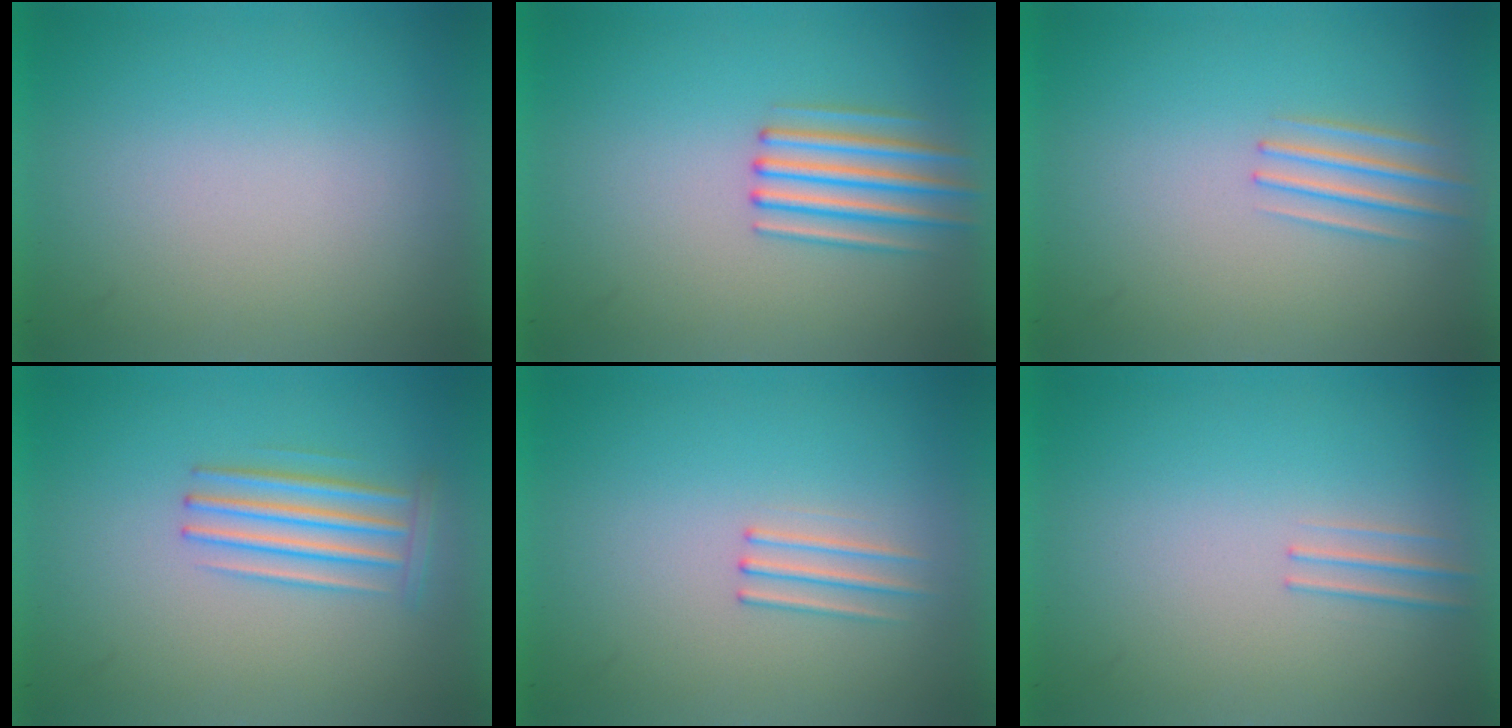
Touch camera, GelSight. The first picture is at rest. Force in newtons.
{"total": 2.6}
{"total": 1.9}
{"total": 2.8}
{"total": 1.1}
{"total": 1.2}